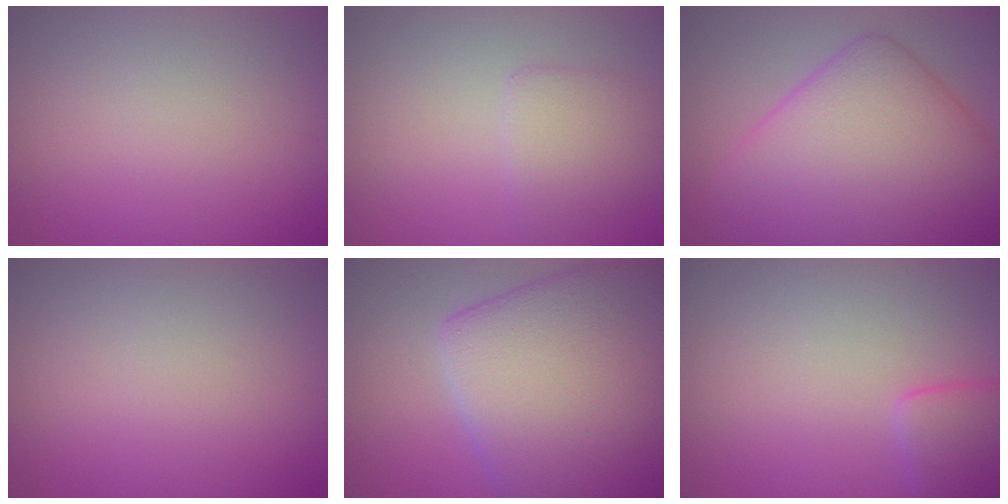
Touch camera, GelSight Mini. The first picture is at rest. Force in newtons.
{"total": 2.5, "press": 2.5, "slide": 0.2}
{"total": 12.4, "press": 12.4, "slide": 0.2}
{"total": 0.0}
{"total": 13.0, "press": 13.0, "slide": 0.5}
{"total": 2.8, "press": 2.8, "slide": 0.2}